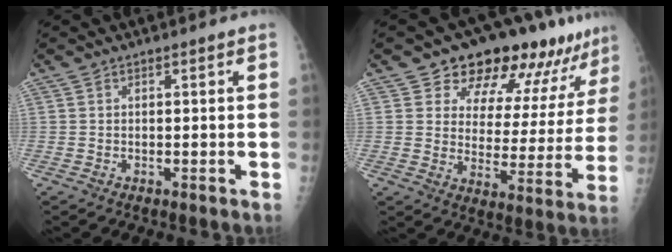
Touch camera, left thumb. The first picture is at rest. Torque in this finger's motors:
{"motor_torque": [0.14, 0.17, -0.30, -0.22, 0.05]}